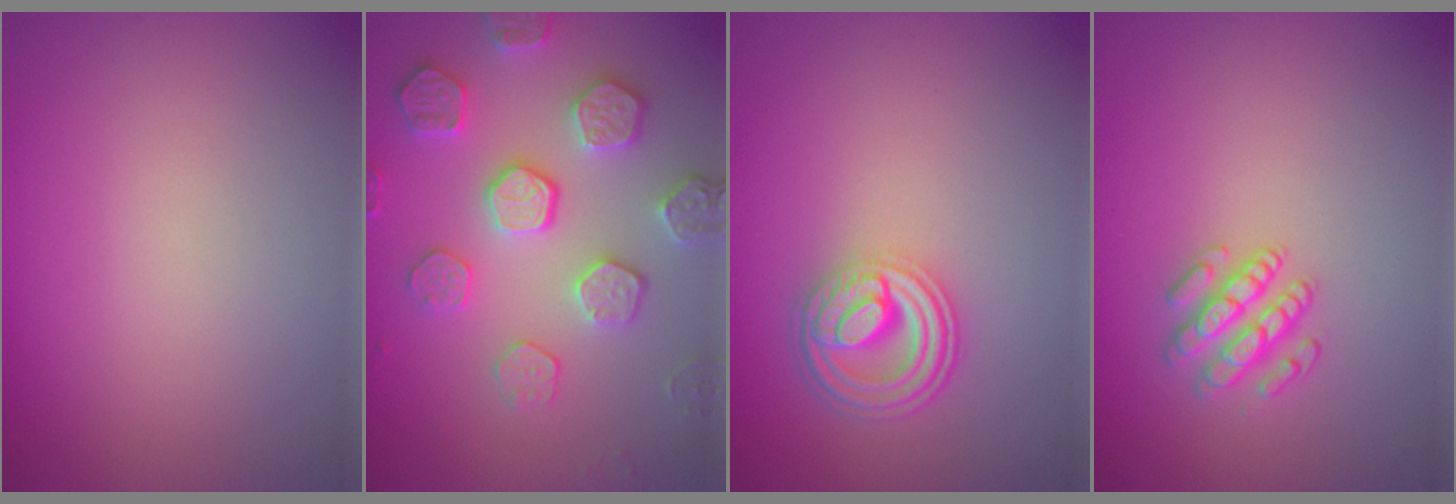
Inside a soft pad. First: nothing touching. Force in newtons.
{"total": 4.6, "press": 4.5, "slide": 0.8}
{"total": 4.7, "press": 3.5, "slide": 3.1}
{"total": 2.5, "press": 2.4, "slide": 0.5}